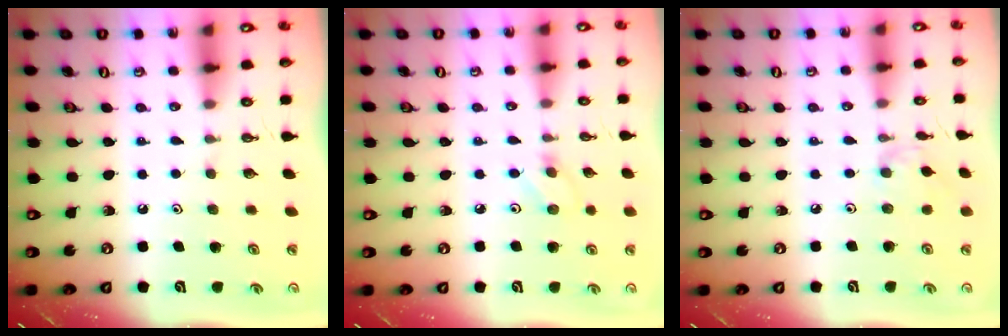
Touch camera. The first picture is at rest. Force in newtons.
{"total": 4.3, "press": 4.3, "slide": 0.6}
{"total": 2.8, "press": 2.7, "slide": 0.6}